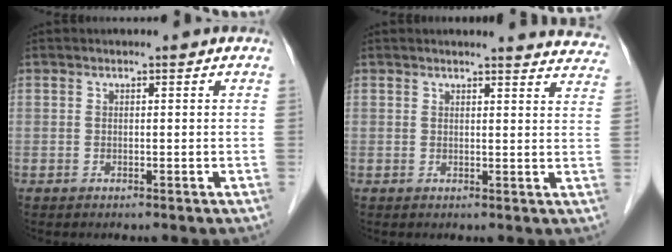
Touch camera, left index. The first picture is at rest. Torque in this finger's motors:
{"motor_torque": [0.35, -0.66, 0.04, -0.01]}